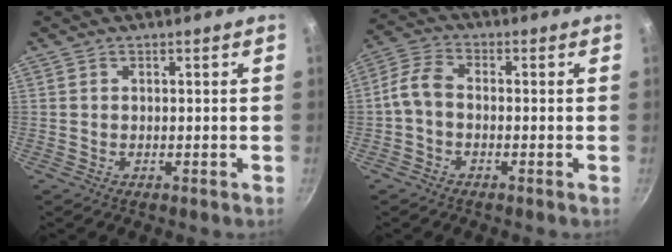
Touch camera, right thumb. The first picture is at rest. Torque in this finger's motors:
{"motor_torque": [-0.13, 0.45, 0.40, -0.79, 0.22]}